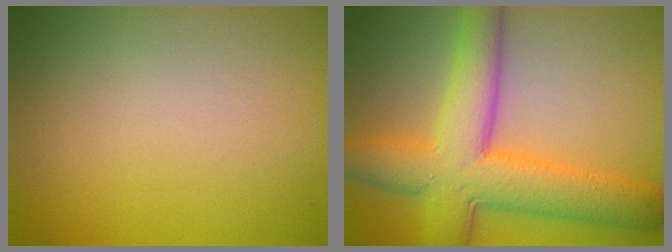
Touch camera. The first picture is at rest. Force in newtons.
{"total": 9.4, "press": 9.4, "slide": 0.3}